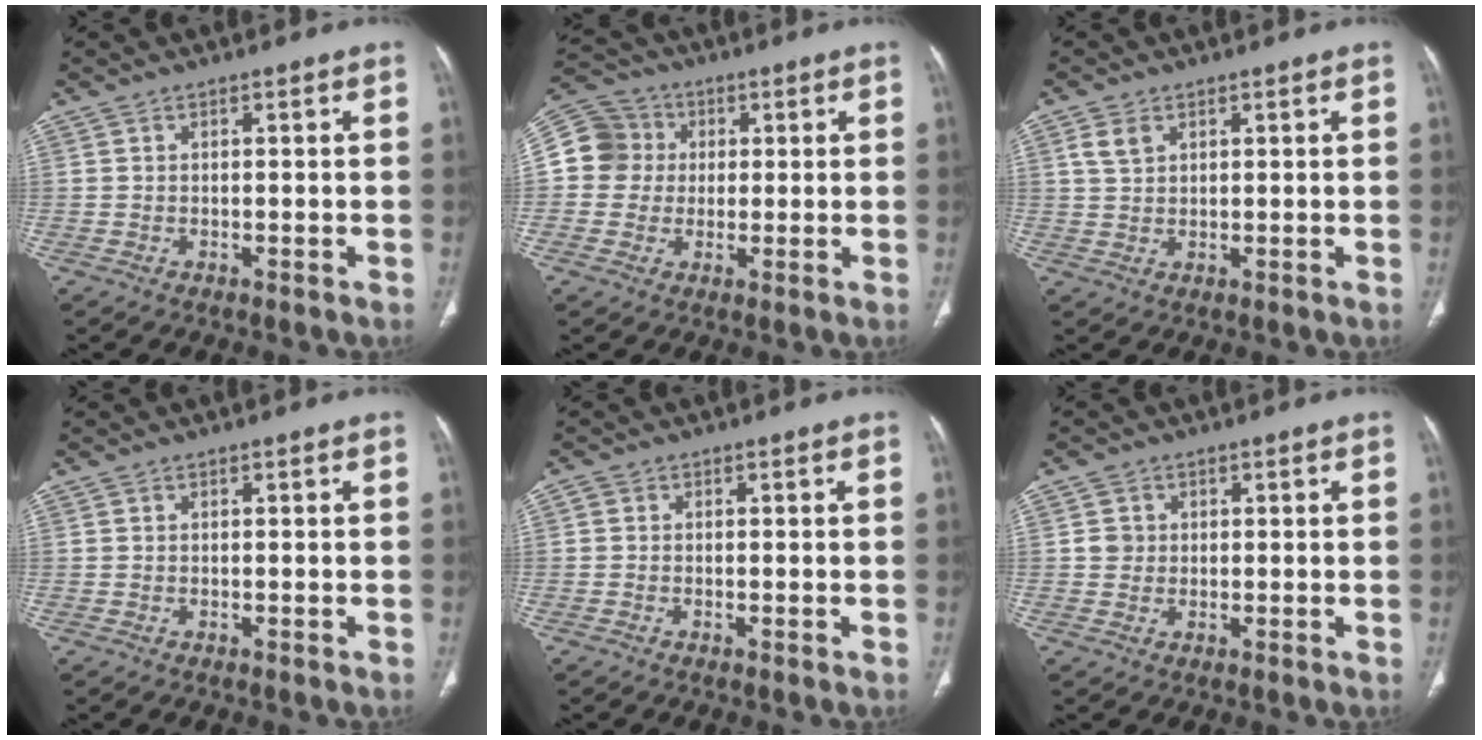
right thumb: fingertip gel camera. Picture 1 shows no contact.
{"total": 9.5, "force": [0.8, 9.2, 2.5], "torque": [-0.029, 0.019, 0.006]}
{"total": 3.3, "force": [1.6, 2.2, 1.9], "torque": [-0.038, 0.001, 0.038]}
{"total": 0.0}
{"total": 0.7, "force": [-0.1, 0.6, 0.3], "torque": [-0.006, 0.001, -0.009]}
{"total": 2.5, "force": [0.4, 2.4, 0.6], "torque": [0.003, 0.001, 0.008]}